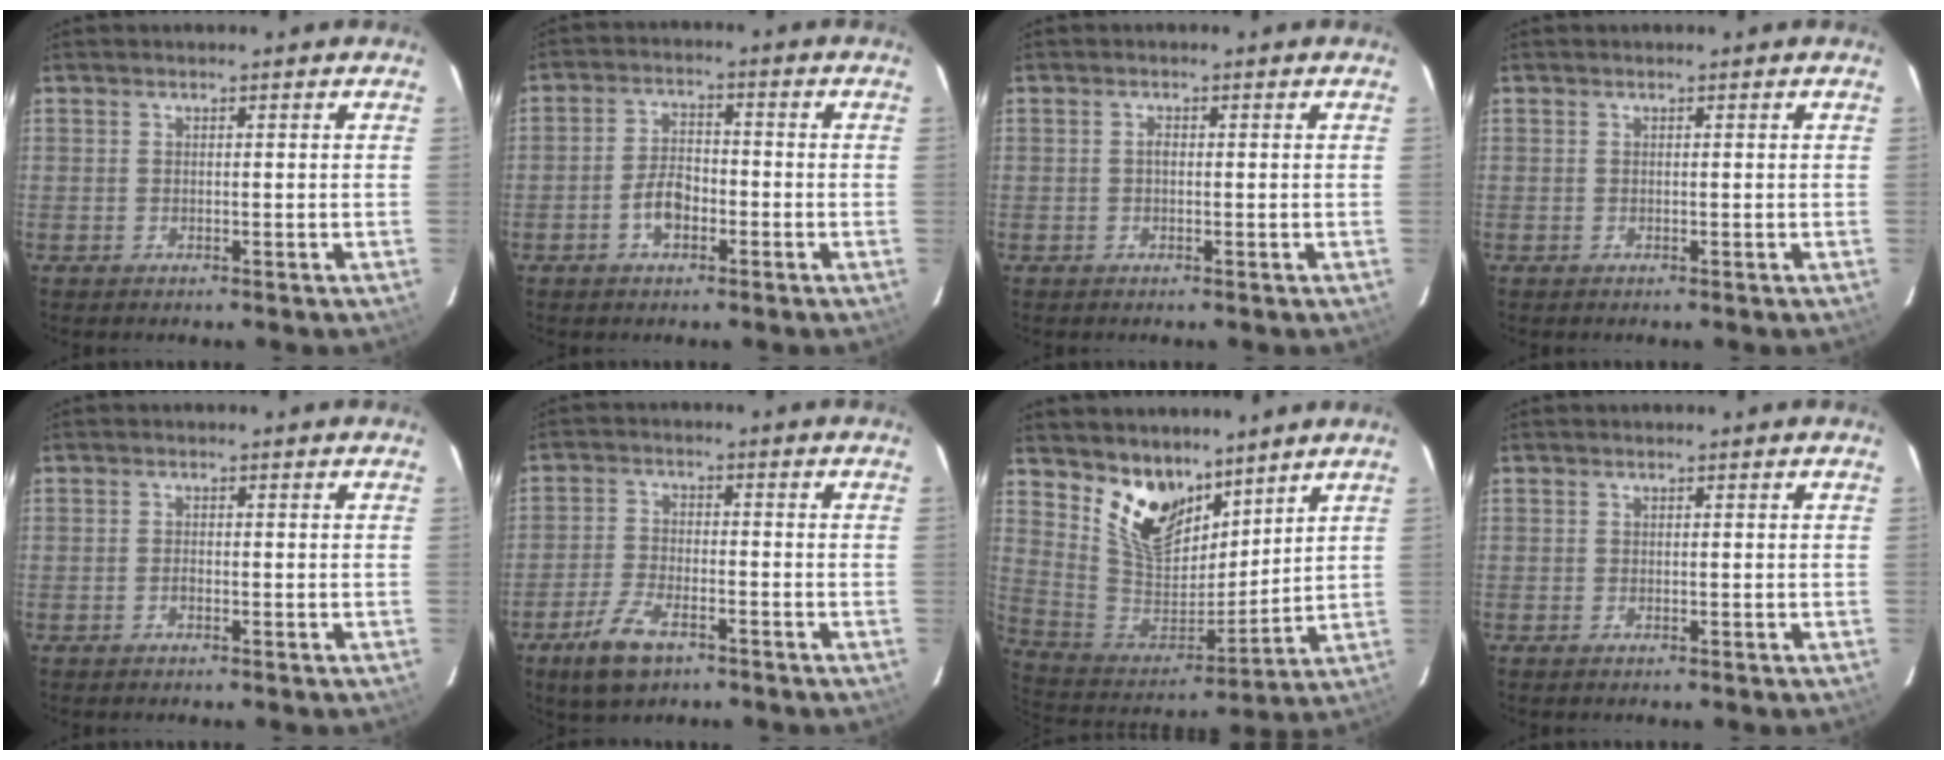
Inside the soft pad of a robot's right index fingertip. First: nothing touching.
{"total": 5.3, "force": [-2.4, 3.0, 3.6], "torque": [-0.073, 0.012, -0.042]}
{"total": 0.8, "force": [-0.1, 0.5, 0.6], "torque": [-0.010, 0.004, -0.003]}
{"total": 0.0}
{"total": 0.9, "force": [-0.5, 0.5, 0.6], "torque": [-0.014, 0.003, -0.010]}
{"total": 8.1, "force": [-5.2, 3.6, 5.0], "torque": [-0.125, -0.007, -0.097]}
{"total": 14.4, "force": [9.9, 7.7, 7.0], "torque": [-0.145, -0.005, 0.199]}
{"total": 0.0}